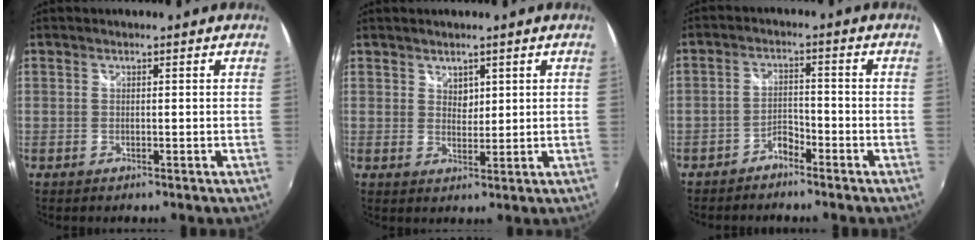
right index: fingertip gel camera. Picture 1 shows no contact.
{"total": 2.3, "force": [1.5, 1.6, 0.8], "torque": [-0.007, 0.000, 0.027]}
{"total": 3.2, "force": [-2.7, 1.3, 1.0], "torque": [-0.028, 0.008, -0.049]}